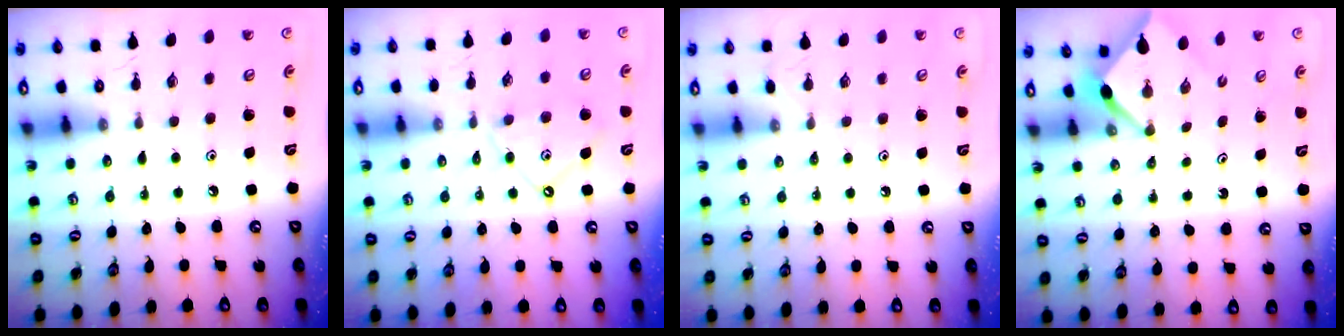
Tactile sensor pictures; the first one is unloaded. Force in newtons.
{"total": 8.4, "press": 8.3, "slide": 0.9}
{"total": 2.9, "press": 2.9, "slide": 0.6}
{"total": 2.6, "press": 2.6, "slide": 0.1}